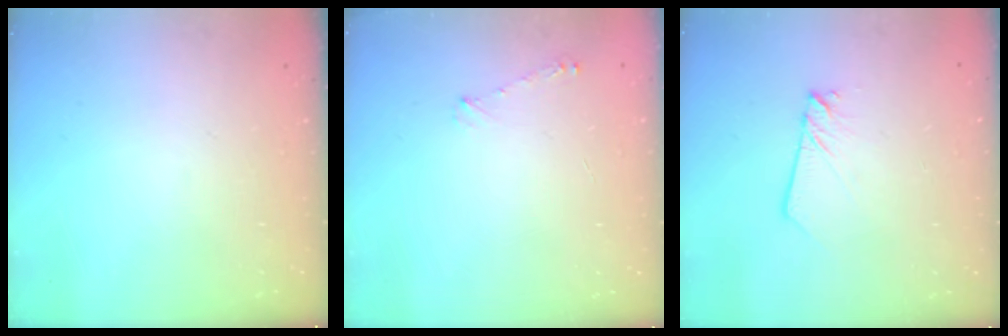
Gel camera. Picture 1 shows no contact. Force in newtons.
{"total": 4.3, "press": 4.3, "slide": 0.5}
{"total": 2.8, "press": 2.8, "slide": 0.3}